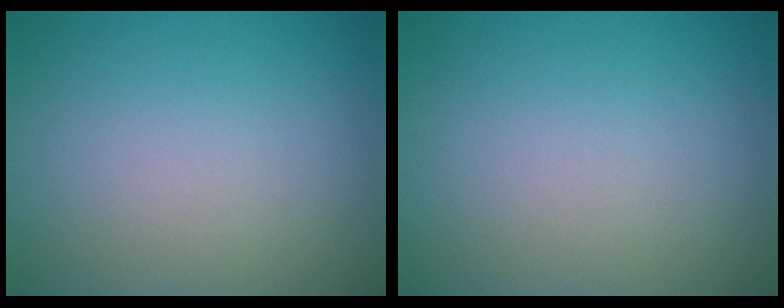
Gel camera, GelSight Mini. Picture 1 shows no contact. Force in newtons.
{"total": 0.0}